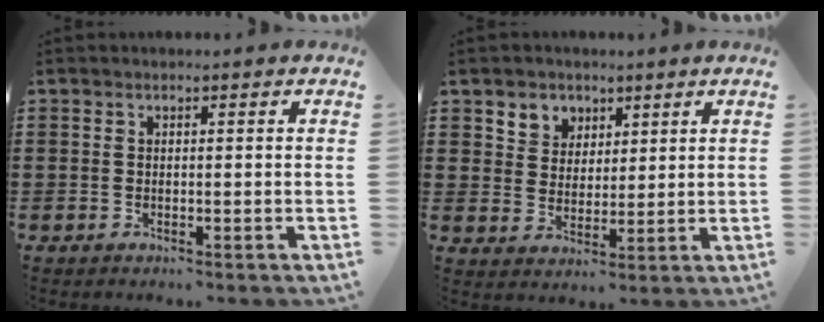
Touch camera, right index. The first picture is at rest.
{"total": 4.3, "force": [2.6, 3.4, -0.2], "torque": [-0.019, 0.005, 0.047]}